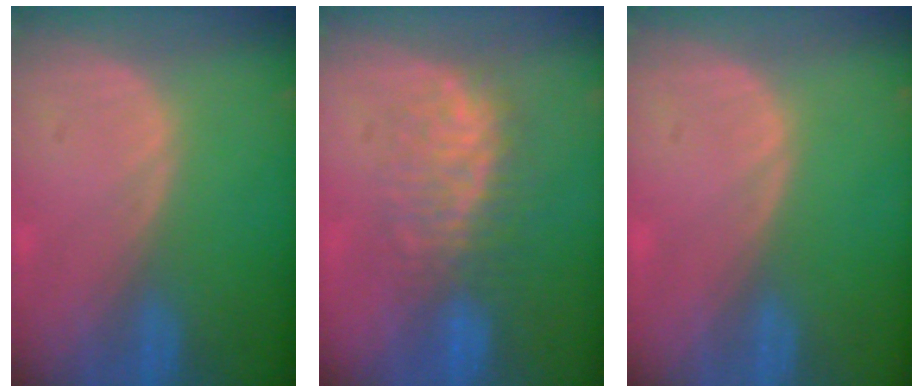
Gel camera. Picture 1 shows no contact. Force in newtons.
{"total": 7.4, "press": 7.2, "slide": 1.6}
{"total": 0.0}